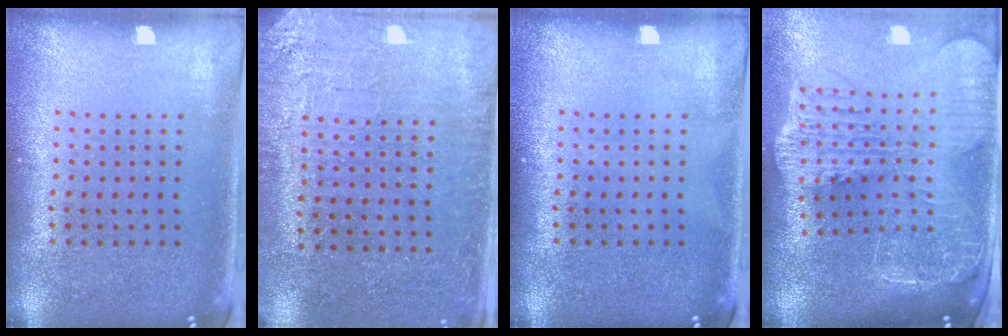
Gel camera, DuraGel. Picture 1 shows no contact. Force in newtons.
{"total": 2.8, "press": 2.8, "slide": 0.4}
{"total": 0.0}
{"total": 3.8, "press": 3.0, "slide": 2.3}